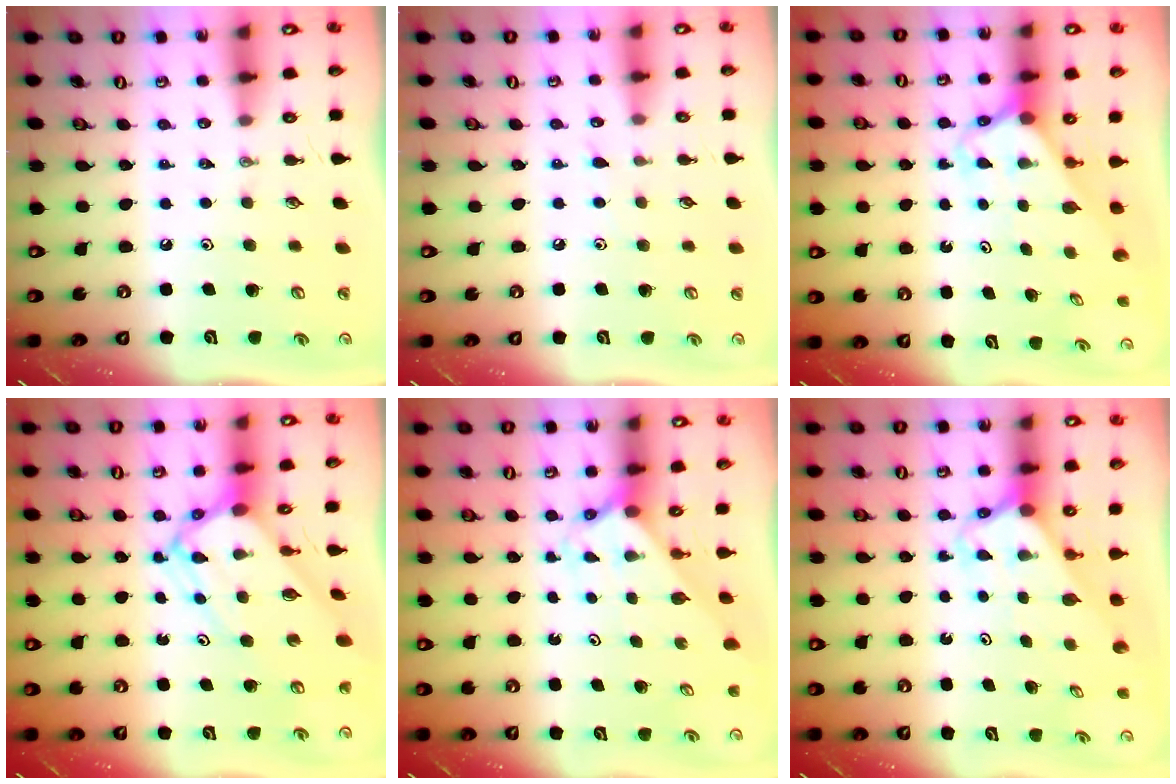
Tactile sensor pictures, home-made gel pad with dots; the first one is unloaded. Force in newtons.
{"total": 3.7, "press": 3.7, "slide": 0.5}
{"total": 2.6, "press": 2.6, "slide": 0.1}
{"total": 7.9, "press": 7.9, "slide": 0.7}
{"total": 2.0, "press": 2.0, "slide": 0.1}
{"total": 2.6, "press": 2.6, "slide": 0.1}